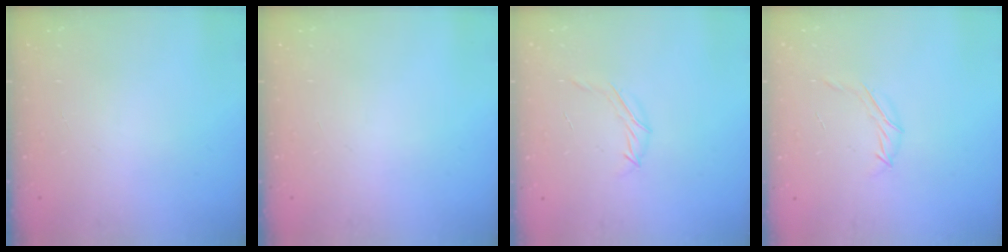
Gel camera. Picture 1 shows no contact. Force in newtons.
{"total": 0.0}
{"total": 4.5, "press": 4.4, "slide": 0.9}
{"total": 4.5, "press": 4.4, "slide": 0.9}